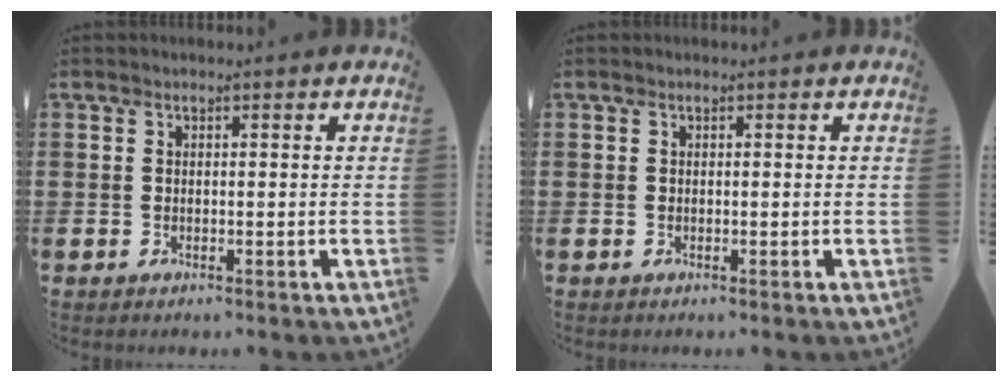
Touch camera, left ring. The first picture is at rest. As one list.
[{"total": 0.0}]